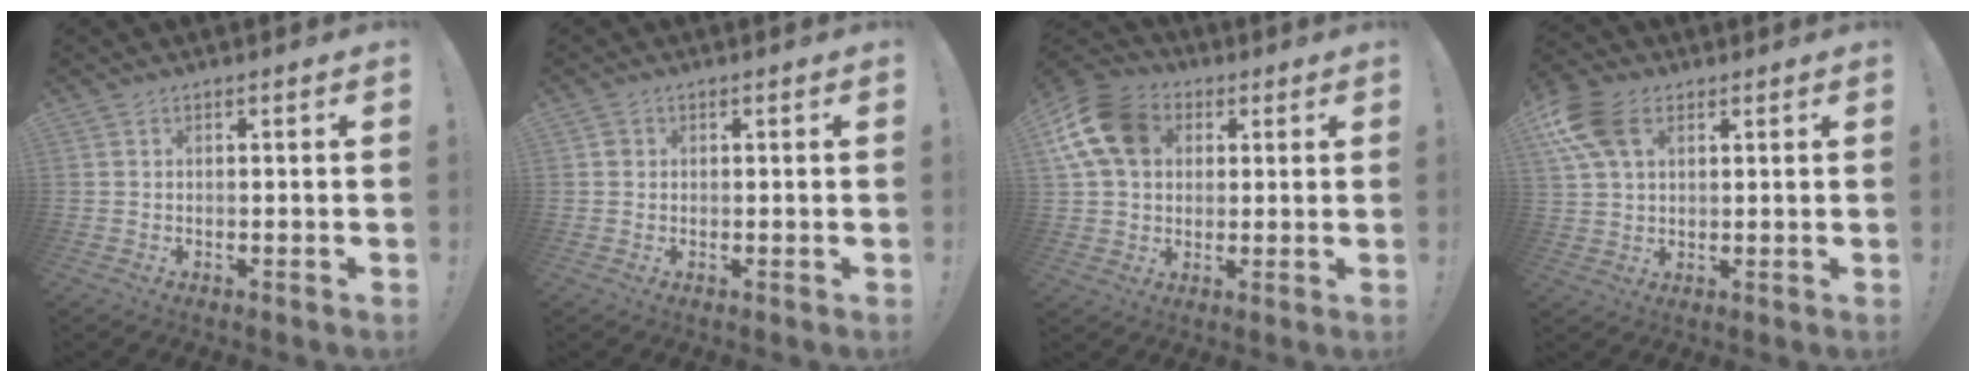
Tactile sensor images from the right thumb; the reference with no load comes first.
{"total": 1.1, "force": [0.2, 1.0, 0.2], "torque": [0.001, 0.001, 0.004]}
{"total": 15.0, "force": [4.3, 11.5, 8.5], "torque": [-0.159, -0.004, 0.088]}
{"total": 12.2, "force": [4.6, 7.9, 8.1], "torque": [-0.162, -0.002, 0.091]}